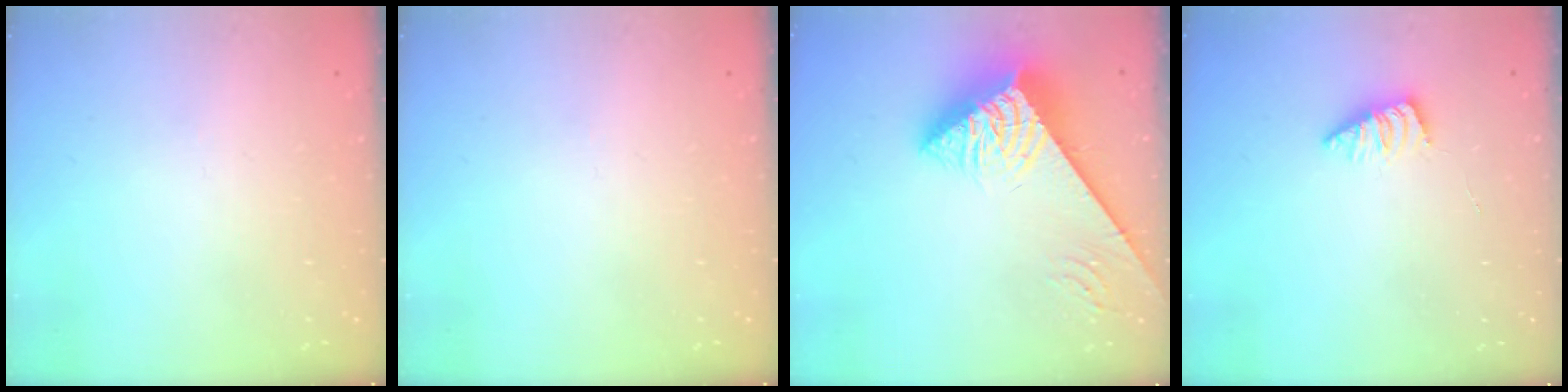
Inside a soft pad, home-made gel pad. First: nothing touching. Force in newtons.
{"total": 0.0}
{"total": 7.6, "press": 7.6, "slide": 0.8}
{"total": 1.5, "press": 1.4, "slide": 0.4}